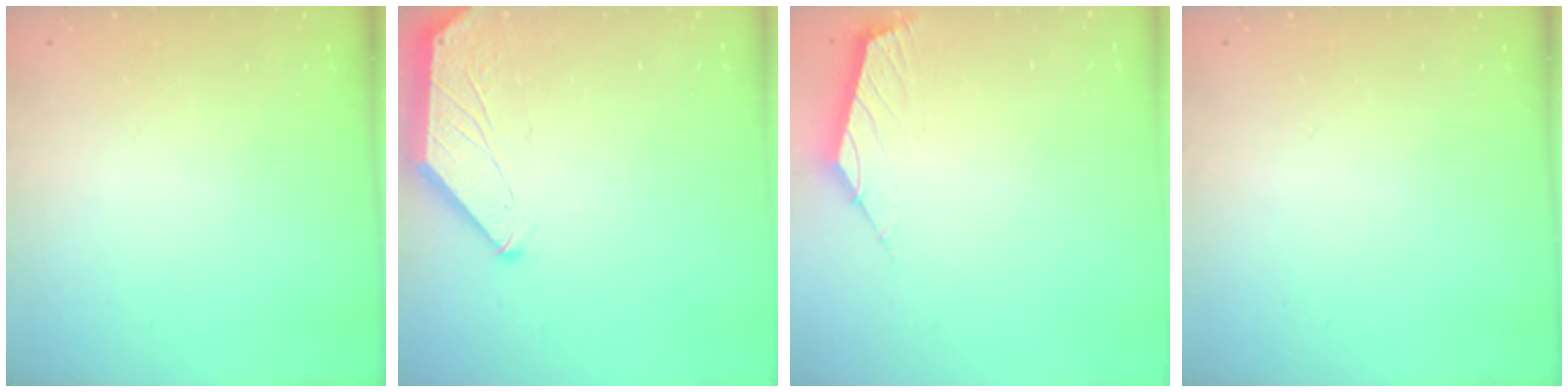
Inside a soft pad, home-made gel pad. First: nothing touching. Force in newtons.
{"total": 0.0}
{"total": 2.3, "press": 2.2, "slide": 0.4}
{"total": 0.0}